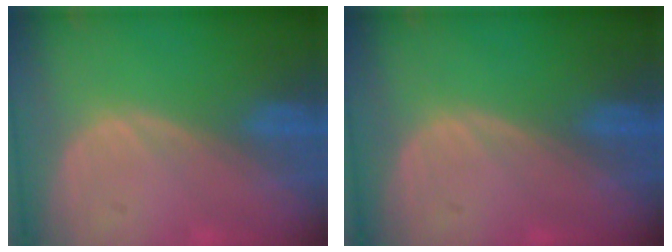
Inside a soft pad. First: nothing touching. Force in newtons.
{"total": 0.0}